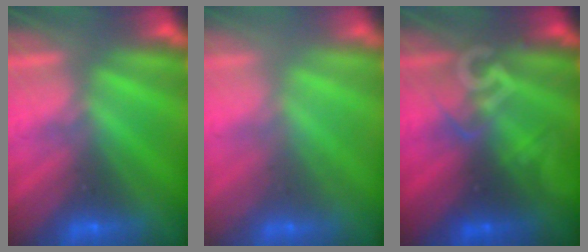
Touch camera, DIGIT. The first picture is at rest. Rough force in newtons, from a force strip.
{"total": 2.2}
{"total": 2.9}